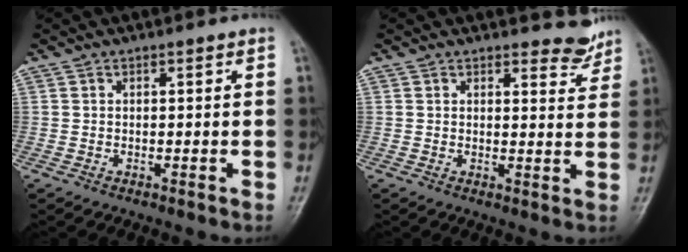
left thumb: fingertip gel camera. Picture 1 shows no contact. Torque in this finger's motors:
{"motor_torque": [-0.40, 0.15, -0.18, -0.23, -0.05]}